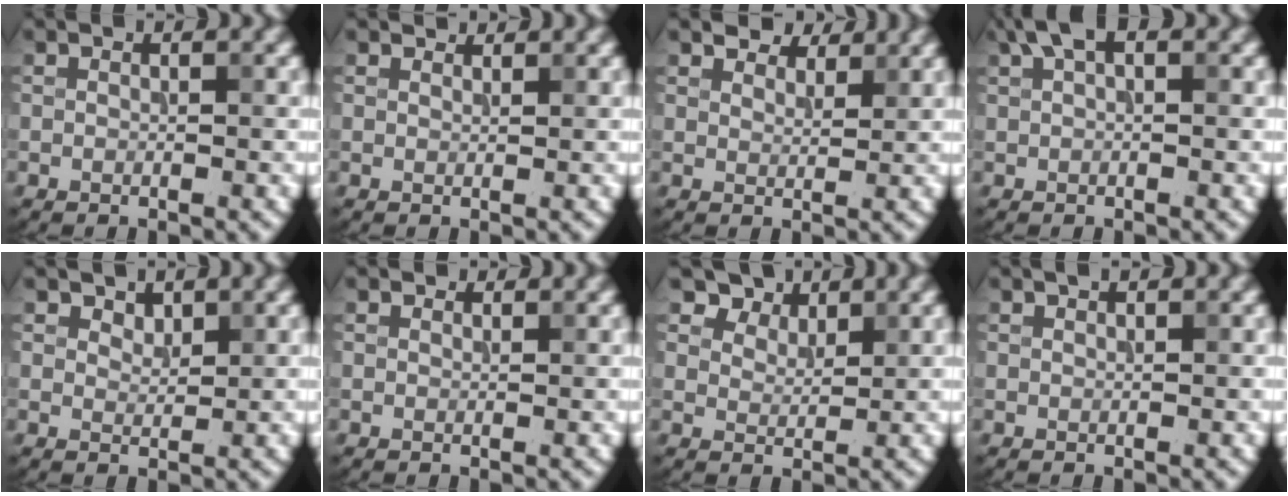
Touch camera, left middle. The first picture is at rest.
{"total": 1.6, "force": [1.5, 0.3, 0.3], "torque": [-0.012, 0.000, 0.019]}
{"total": 3.8, "force": [3.6, 1.1, 1.0], "torque": [-0.022, -0.001, 0.057]}
{"total": 2.6, "force": [1.5, 1.2, 1.9], "torque": [-0.032, 0.008, 0.023]}
{"total": 1.3, "force": [1.1, 0.7, 0.3], "torque": [-0.009, -0.003, 0.018]}
{"total": 1.1, "force": [1.0, 0.4, 0.2], "torque": [-0.006, -0.003, 0.009]}
{"total": 4.4, "force": [3.6, 2.2, 1.3], "torque": [-0.043, -0.020, 0.079]}
{"total": 0.6, "force": [0.5, 0.1, 0.3], "torque": [0.000, 0.001, 0.010]}